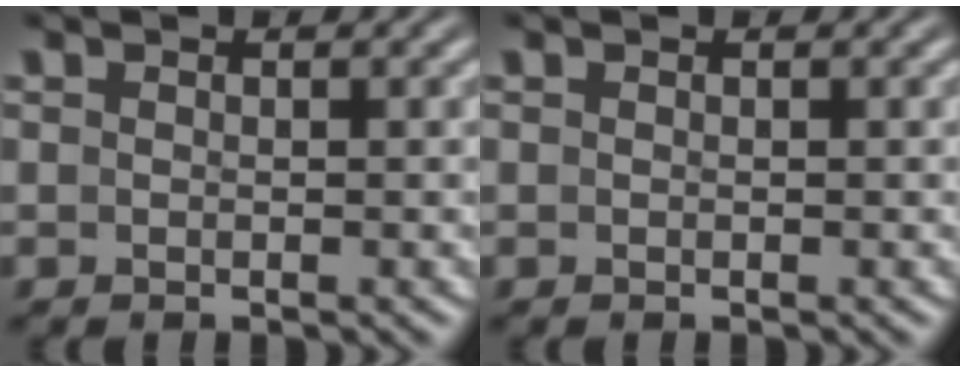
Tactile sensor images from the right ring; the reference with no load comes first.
{"total": 0.0}